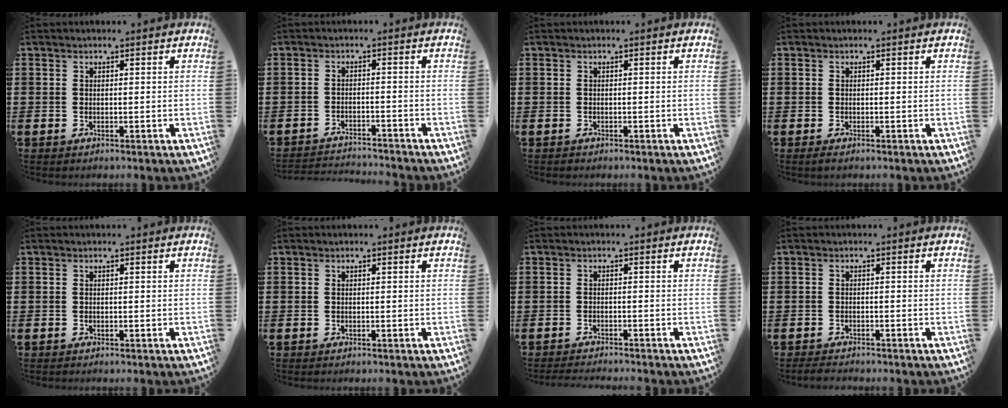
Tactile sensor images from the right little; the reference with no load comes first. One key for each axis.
{"total": 2.4, "fx": -2.4, "fy": 0.0, "fz": -0.1, "tx": -0.003, "ty": 0.003, "tz": -0.052}
{"total": 0.0}
{"total": 0.5, "fx": -0.1, "fy": 0.2, "fz": 0.5, "tx": -0.009, "ty": 0.001, "tz": -0.003}
{"total": 0.0}
{"total": 0.0}
{"total": 1.2, "fx": -1.2, "fy": -0.1, "fz": 0.1, "tx": -0.002, "ty": 0.000, "tz": -0.025}
{"total": 1.1, "fx": -1.1, "fy": 0.2, "fz": 0.2, "tx": -0.006, "ty": 0.001, "tz": -0.022}